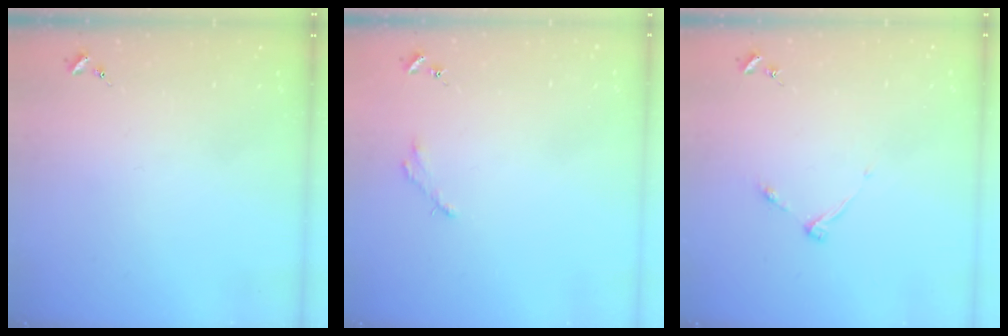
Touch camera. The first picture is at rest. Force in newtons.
{"total": 2.5, "press": 2.5, "slide": 0.2}
{"total": 4.5, "press": 4.4, "slide": 0.6}